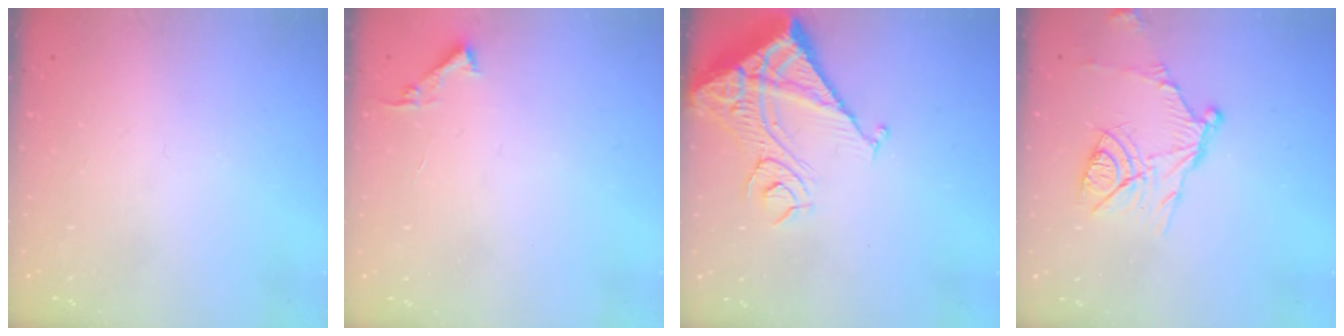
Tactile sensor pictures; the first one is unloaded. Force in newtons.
{"total": 3.4, "press": 3.4, "slide": 0.4}
{"total": 17.3, "press": 17.1, "slide": 2.3}
{"total": 12.8, "press": 12.8, "slide": 0.8}